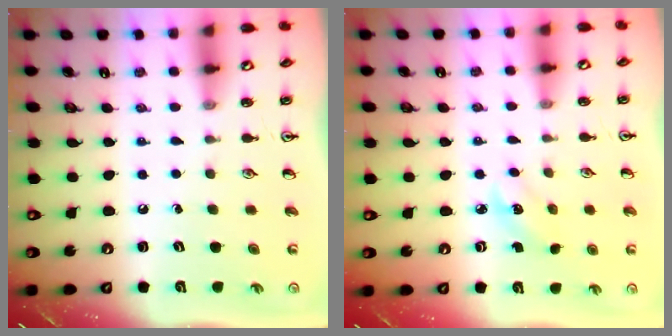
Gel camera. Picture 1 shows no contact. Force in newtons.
{"total": 2.4, "press": 2.2, "slide": 0.9}